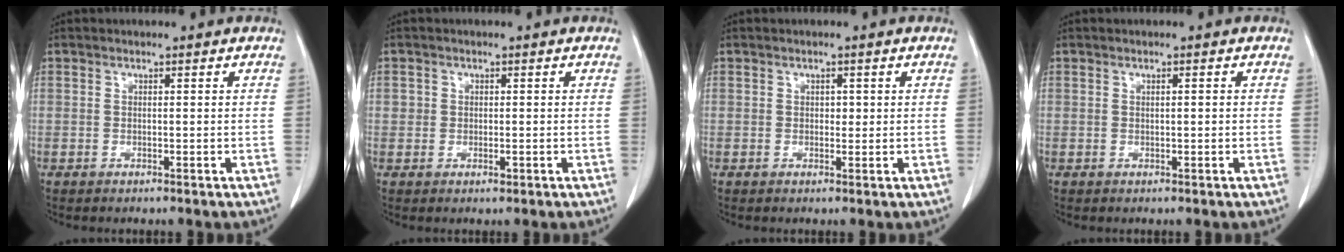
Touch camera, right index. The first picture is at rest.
{"total": 1.6, "force": [-0.2, 1.3, 0.8], "torque": [-0.010, 0.001, -0.002]}
{"total": 1.2, "force": [0.2, 0.9, 0.8], "torque": [-0.008, 0.001, 0.003]}
{"total": 0.6, "force": [0.1, 0.1, 0.6], "torque": [-0.012, 0.000, 0.003]}